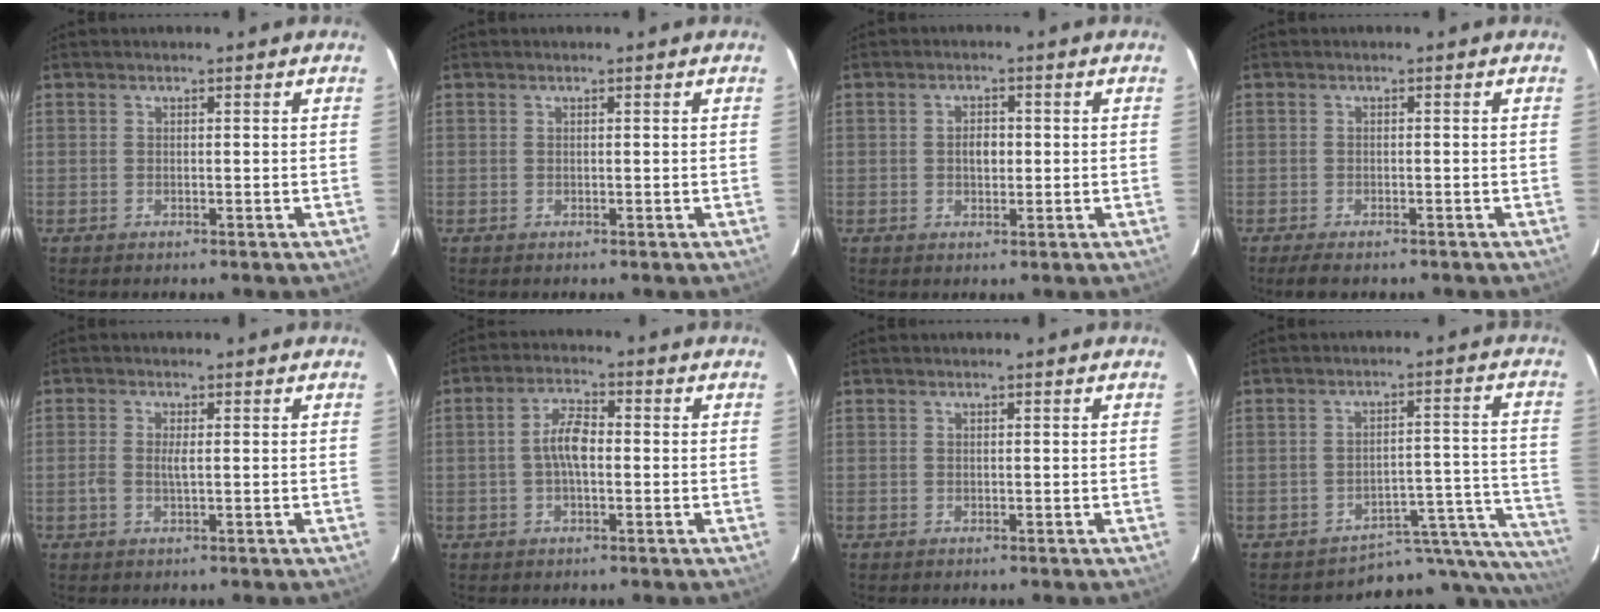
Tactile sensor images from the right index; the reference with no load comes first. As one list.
[{"total": 0.0}, {"total": 2.7, "force": [-0.1, 1.8, 2.0], "torque": [-0.033, 0.007, -0.002]}, {"total": 4.6, "force": [-3.7, 1.3, 2.4], "torque": [-0.053, -0.015, -0.060]}, {"total": 2.2, "force": [-0.2, 0.6, 2.2], "torque": [-0.046, 0.000, -0.005]}, {"total": 5.2, "force": [-0.5, 2.0, 4.7], "torque": [-0.093, 0.012, -0.010]}, {"total": 0.0}, {"total": 13.9, "force": [-12.4, 4.8, 4.2], "torque": [-0.019, 0.037, -0.166]}]